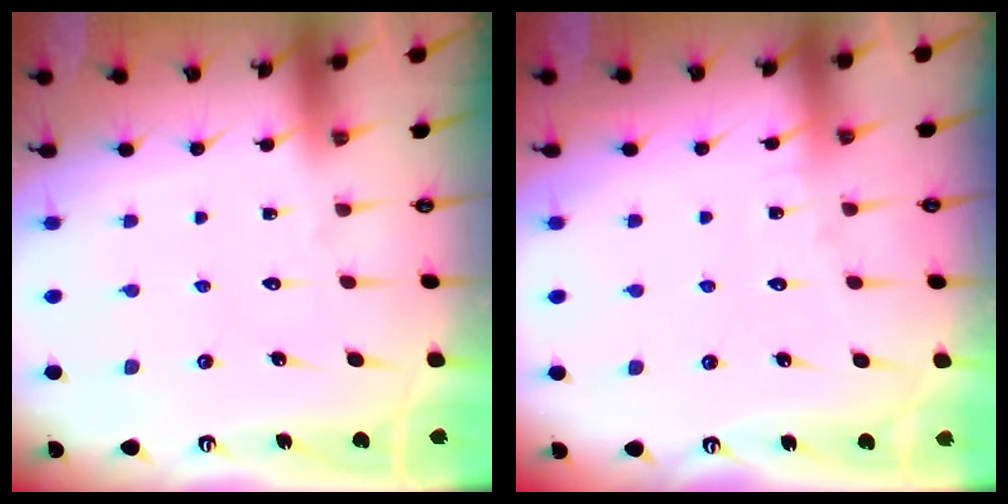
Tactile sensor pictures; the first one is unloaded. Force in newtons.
{"total": 3.7, "press": 3.7, "slide": 0.5}